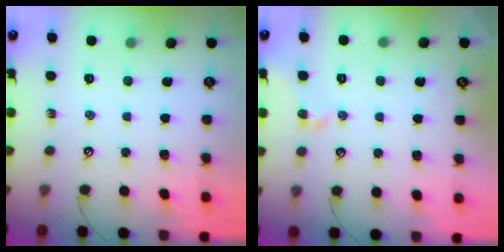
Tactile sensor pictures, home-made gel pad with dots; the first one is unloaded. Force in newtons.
{"total": 2.2, "press": 2.1, "slide": 0.7}